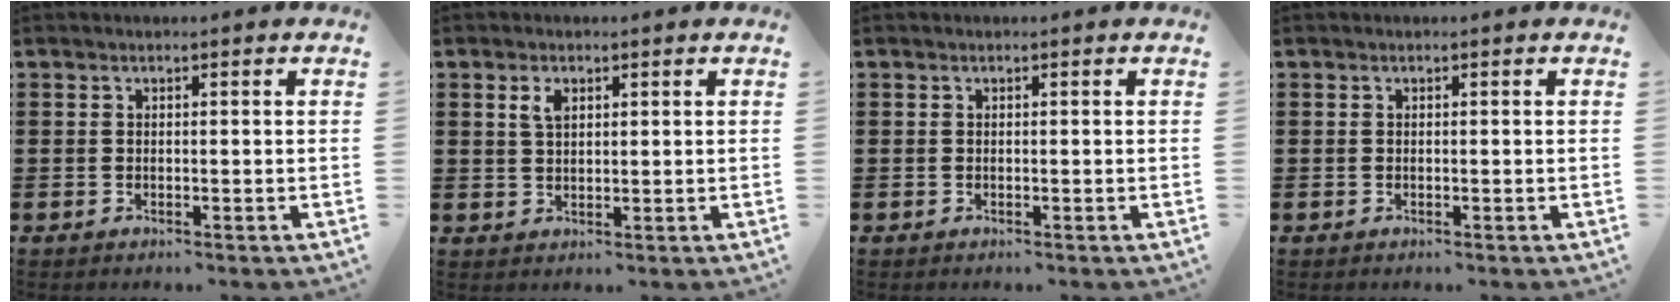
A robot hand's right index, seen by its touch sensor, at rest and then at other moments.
{"total": 2.4, "force": [1.2, 1.2, 1.6], "torque": [-0.036, 0.005, 0.021]}
{"total": 0.0}
{"total": 0.0}